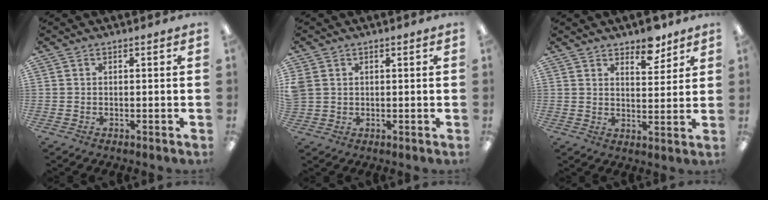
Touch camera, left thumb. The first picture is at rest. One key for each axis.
{"total": 3.2, "fx": 1.0, "fy": 2.7, "fz": 1.4, "tx": -0.028, "ty": 0.004, "tz": 0.019}
{"total": 6.9, "fx": 5.6, "fy": 3.1, "fz": 2.8, "tx": -0.012, "ty": -0.039, "tz": 0.094}